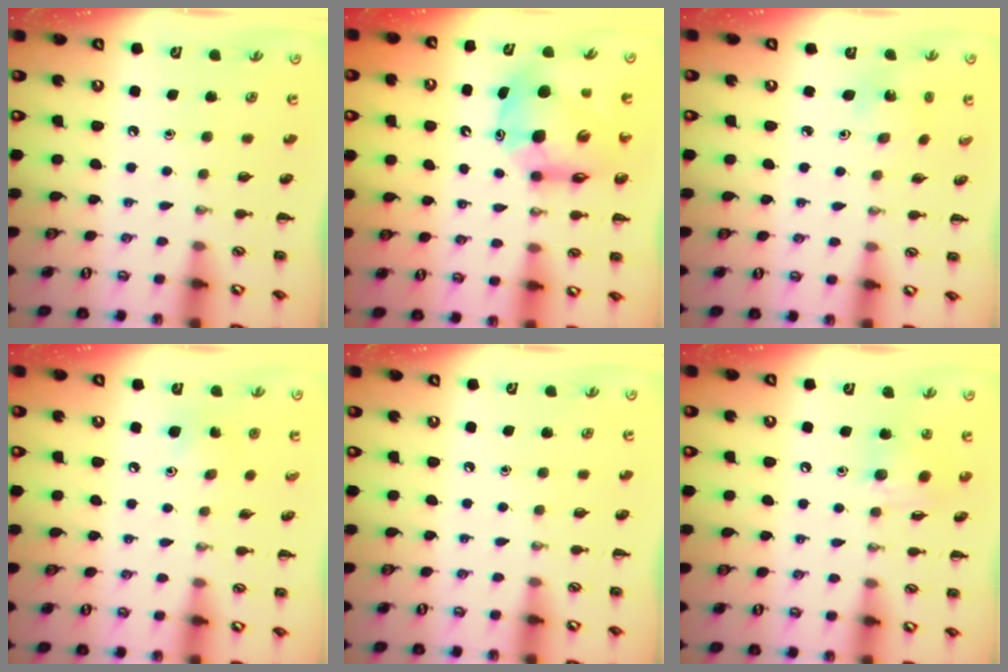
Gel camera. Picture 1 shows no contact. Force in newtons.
{"total": 13.1, "press": 12.5, "slide": 3.8}
{"total": 3.0, "press": 2.8, "slide": 1.0}
{"total": 2.9, "press": 2.8, "slide": 0.8}
{"total": 0.0}
{"total": 6.7, "press": 6.6, "slide": 0.8}